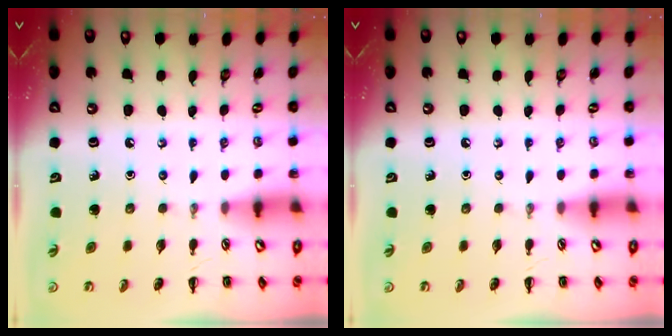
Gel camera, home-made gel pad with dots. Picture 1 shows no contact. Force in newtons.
{"total": 0.0}